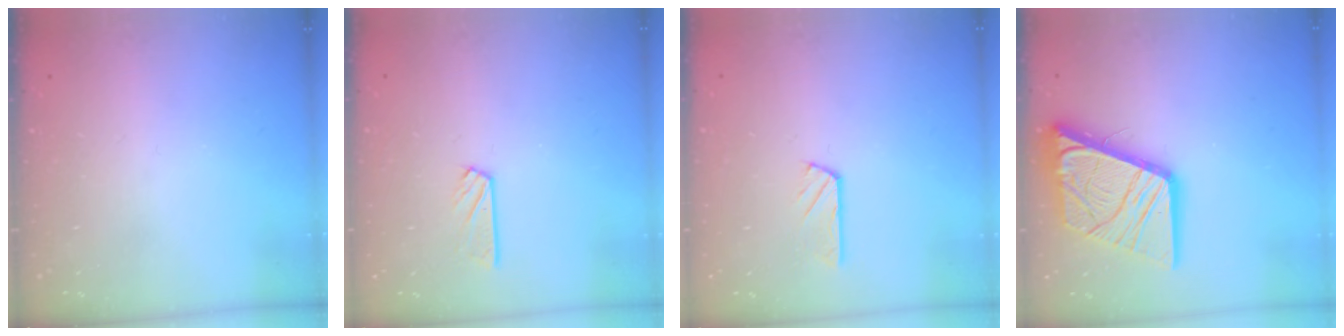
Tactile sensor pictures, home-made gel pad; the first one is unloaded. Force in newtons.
{"total": 4.7, "press": 4.7, "slide": 0.4}
{"total": 2.9, "press": 2.9, "slide": 0.1}
{"total": 19.2, "press": 19.0, "slide": 2.4}